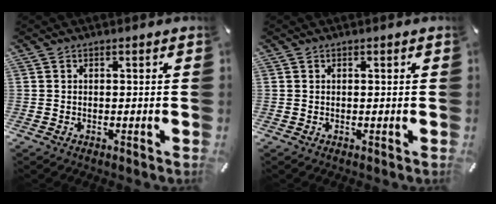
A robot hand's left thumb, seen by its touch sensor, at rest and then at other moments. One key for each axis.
{"total": 0.0}